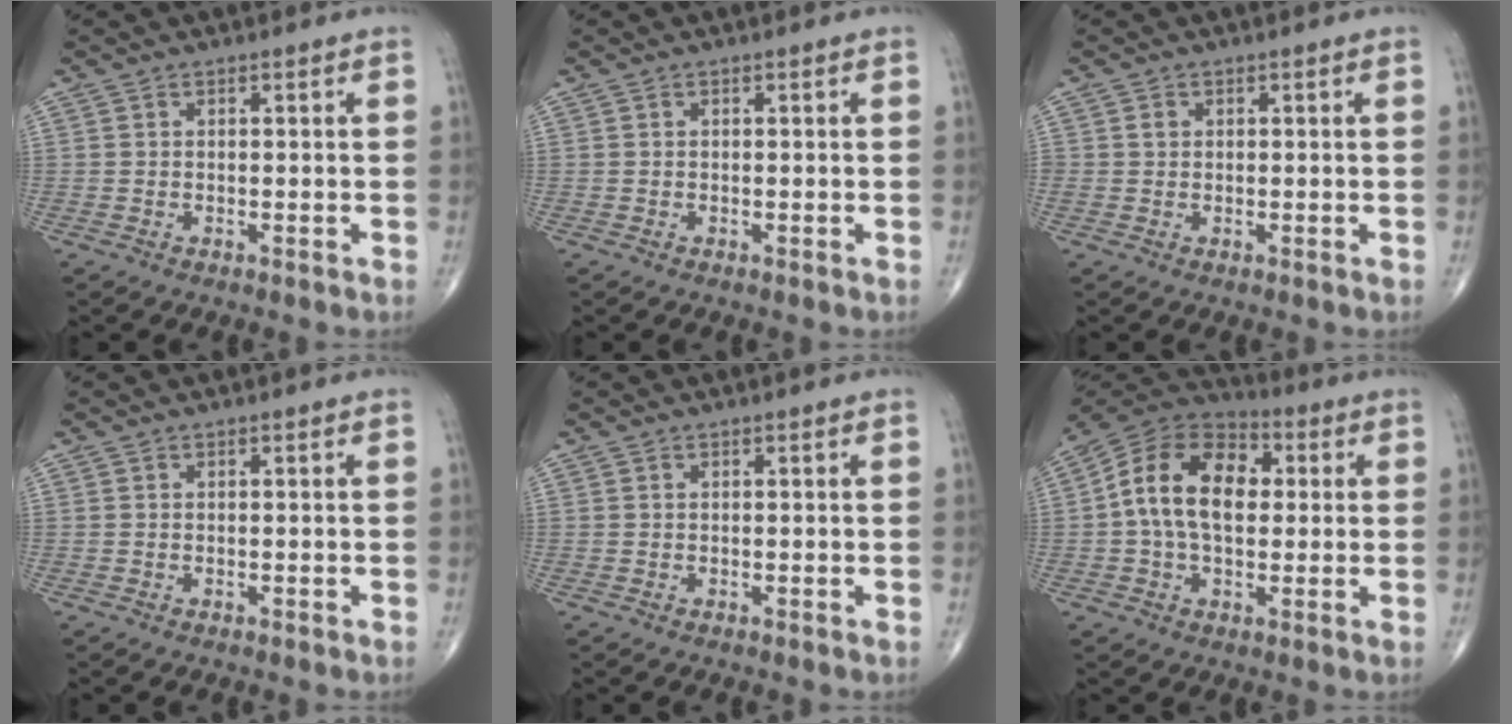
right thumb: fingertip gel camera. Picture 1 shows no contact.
{"total": 0.0}
{"total": 1.3, "force": [0.2, 1.2, 0.5], "torque": [-0.005, 0.001, 0.005]}
{"total": 0.0}
{"total": 0.0}
{"total": 15.5, "force": [1.3, 10.0, 11.8], "torque": [-0.192, 0.027, 0.011]}